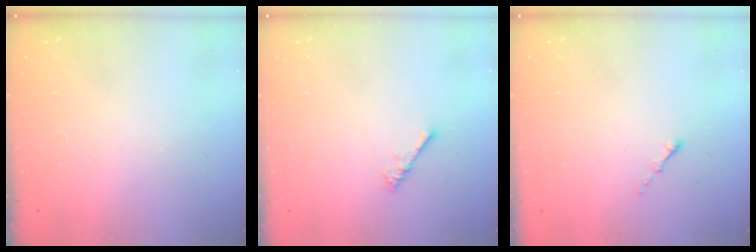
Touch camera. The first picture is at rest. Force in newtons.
{"total": 0.8, "press": 0.8, "slide": 0.3}
{"total": 0.0}